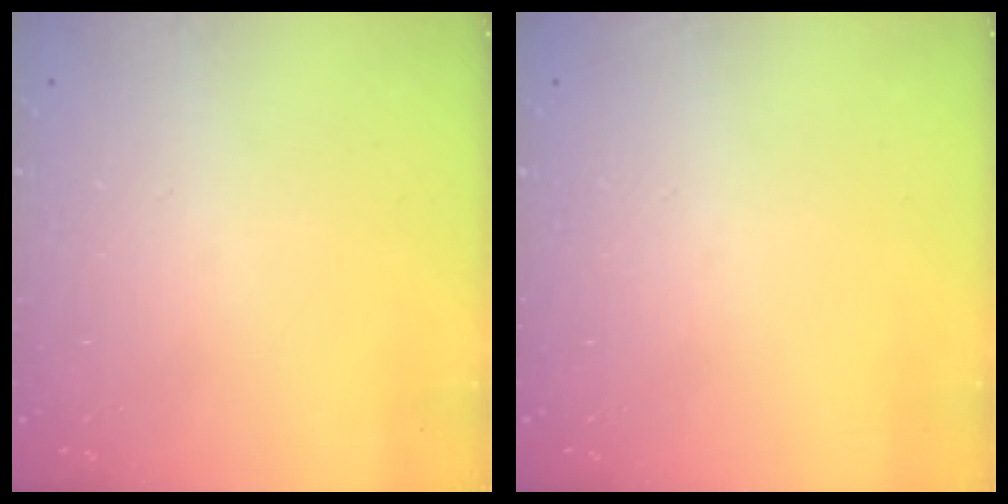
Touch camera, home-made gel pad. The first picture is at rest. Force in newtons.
{"total": 0.0}